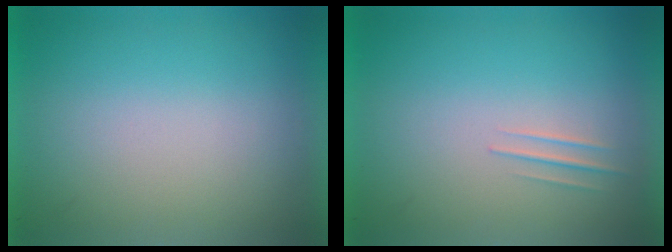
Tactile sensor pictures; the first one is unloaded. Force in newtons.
{"total": 1.1}